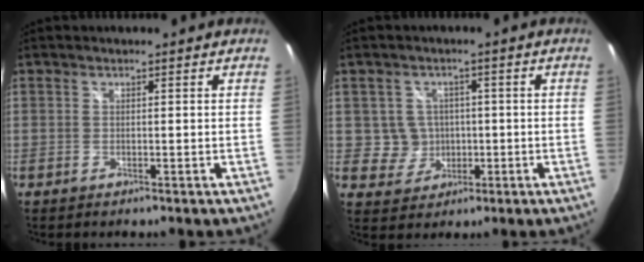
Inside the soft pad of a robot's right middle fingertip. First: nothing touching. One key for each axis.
{"total": 5.2, "fx": -0.3, "fy": 5.1, "fz": 0.8, "tx": -0.026, "ty": 0.013, "tz": 0.009}